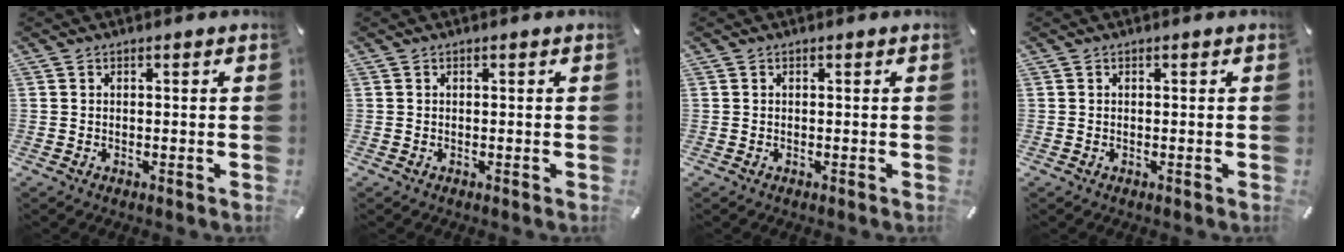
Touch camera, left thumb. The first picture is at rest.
{"total": 0.0}
{"total": 0.0}
{"total": 0.0}